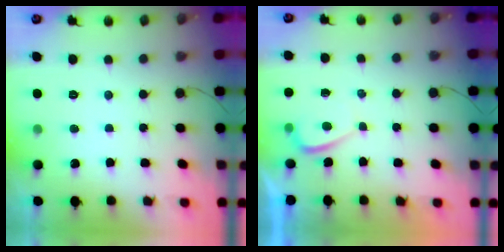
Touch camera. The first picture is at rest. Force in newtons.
{"total": 0.7, "press": 0.5, "slide": 0.5}